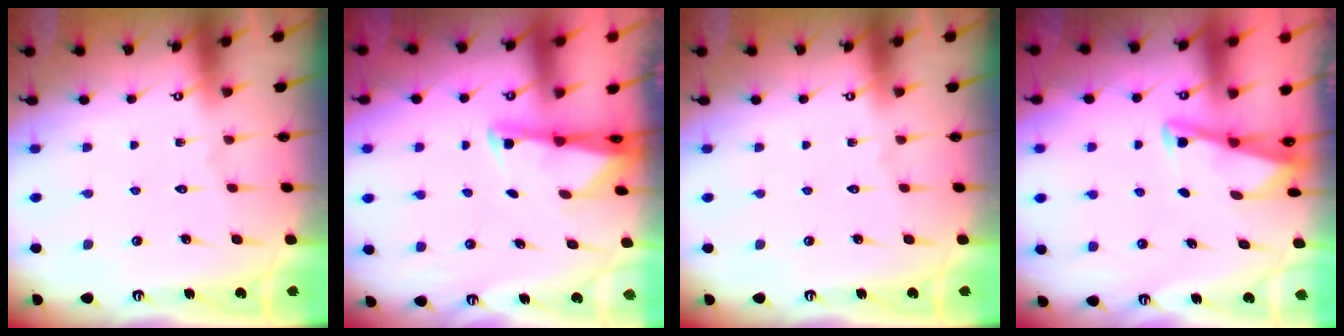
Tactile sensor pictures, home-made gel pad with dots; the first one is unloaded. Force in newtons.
{"total": 1.9, "press": 1.9, "slide": 0.3}
{"total": 0.0}
{"total": 2.9, "press": 2.9, "slide": 0.4}